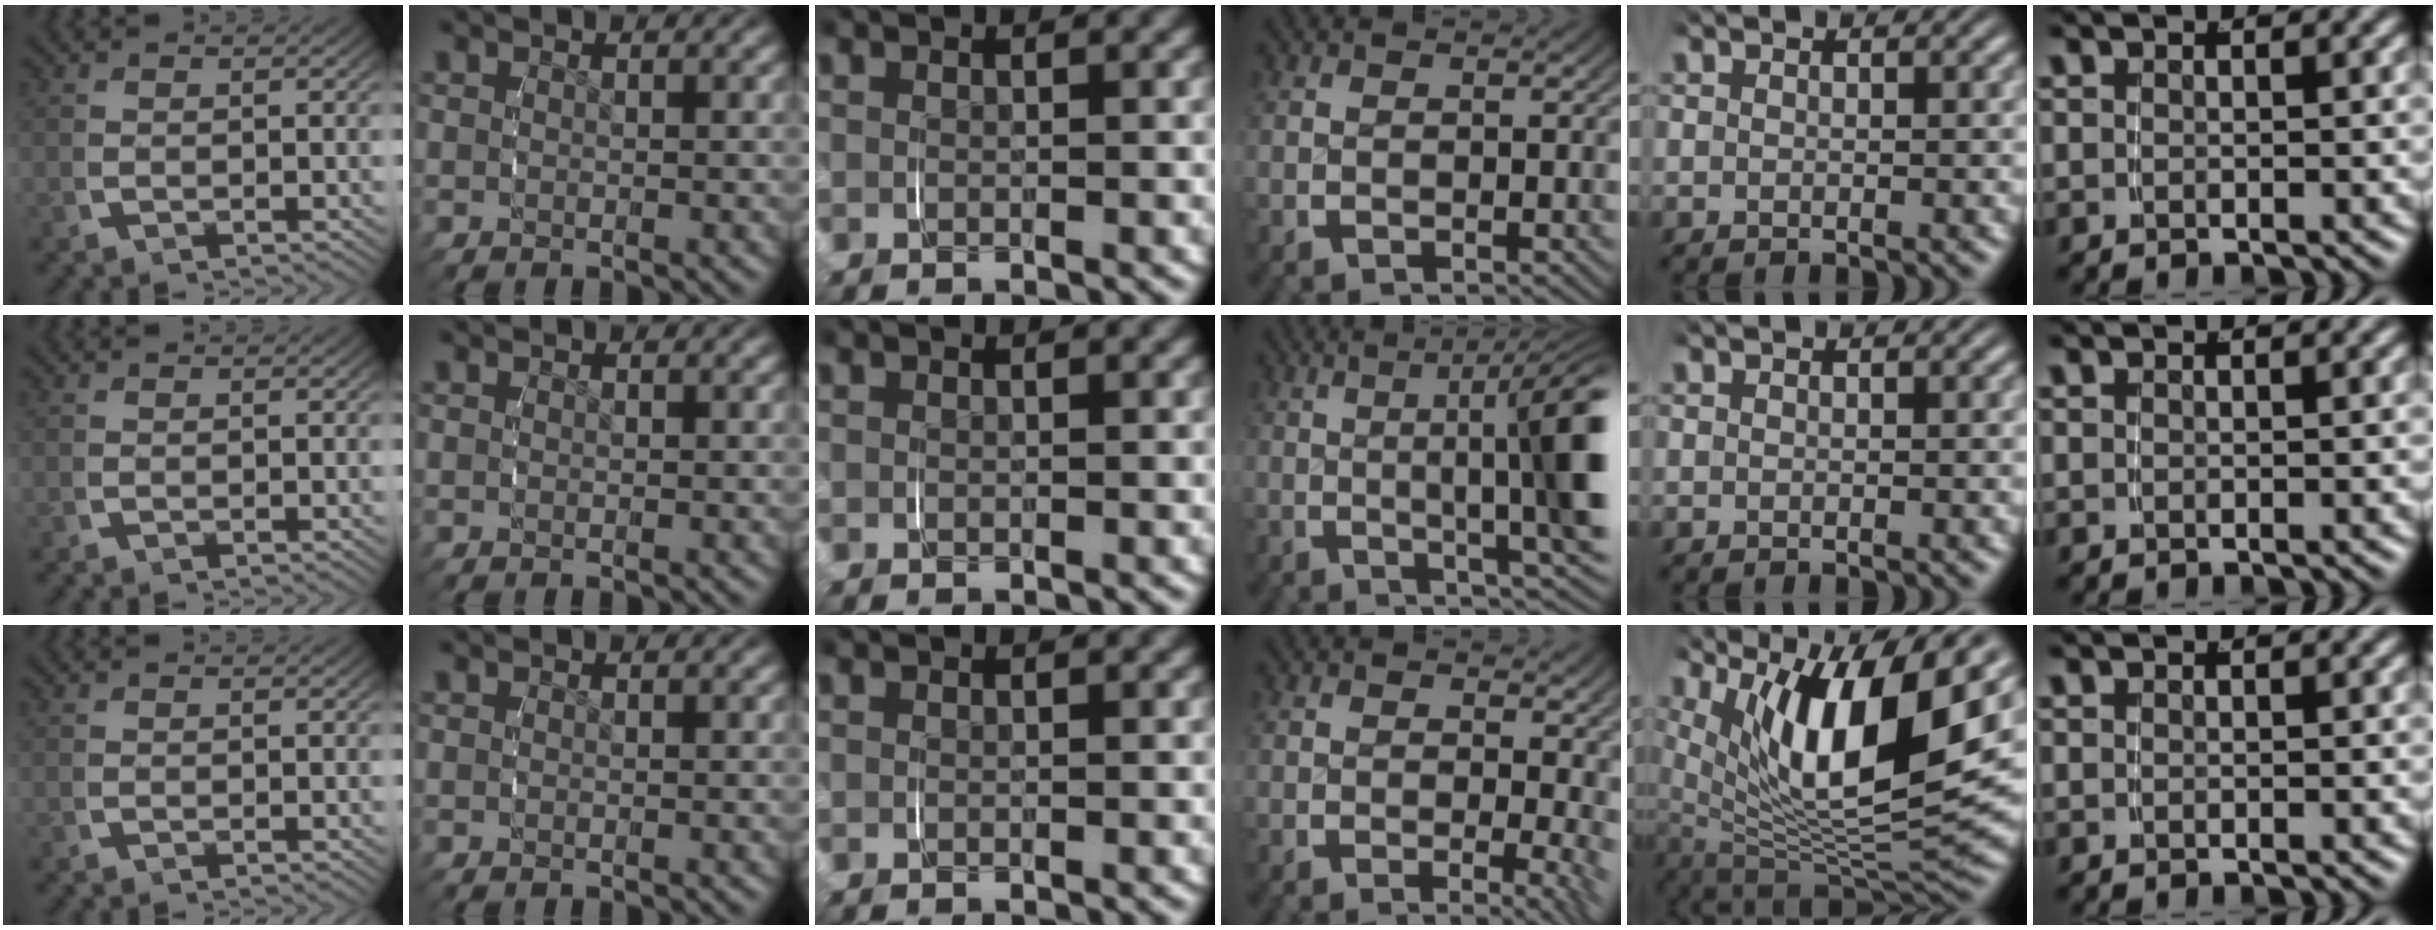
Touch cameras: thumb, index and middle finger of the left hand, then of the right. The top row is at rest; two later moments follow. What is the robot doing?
{"motion": "grasp_and_lifting", "object": "jewelry box"}